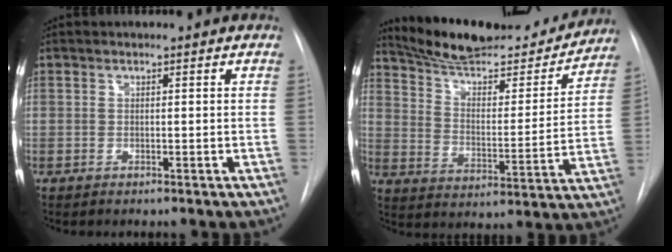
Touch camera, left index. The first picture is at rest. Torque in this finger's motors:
{"motor_torque": [-0.04, -0.56, 0.33, 0.06]}